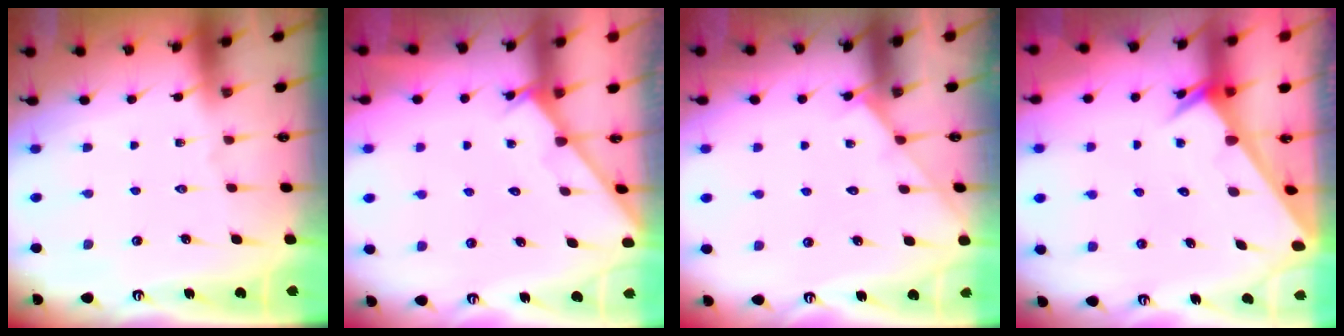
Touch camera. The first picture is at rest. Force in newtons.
{"total": 2.2, "press": 2.2, "slide": 0.2}
{"total": 2.6, "press": 2.6, "slide": 0.3}
{"total": 2.5, "press": 2.5, "slide": 0.1}